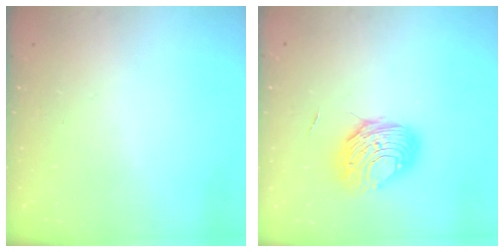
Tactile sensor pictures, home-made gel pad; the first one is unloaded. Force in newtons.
{"total": 9.6, "press": 9.5, "slide": 0.7}